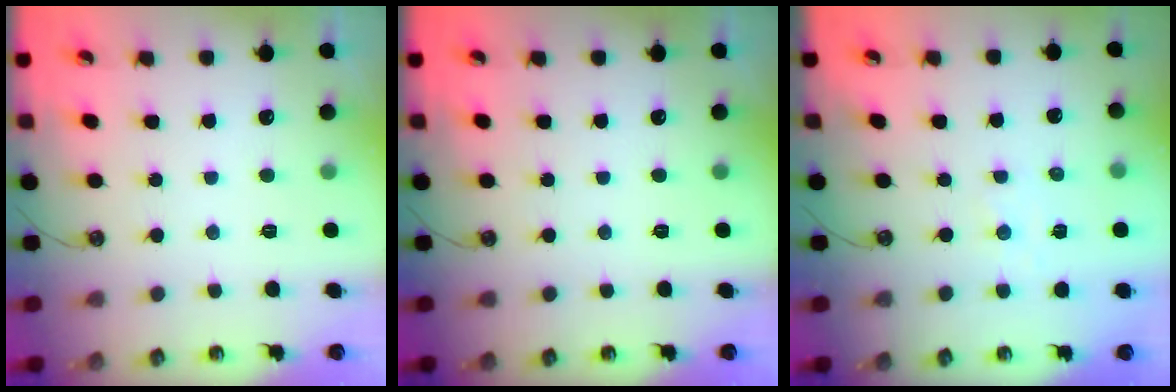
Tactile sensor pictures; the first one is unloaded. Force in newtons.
{"total": 0.0}
{"total": 1.1, "press": 1.0, "slide": 0.2}